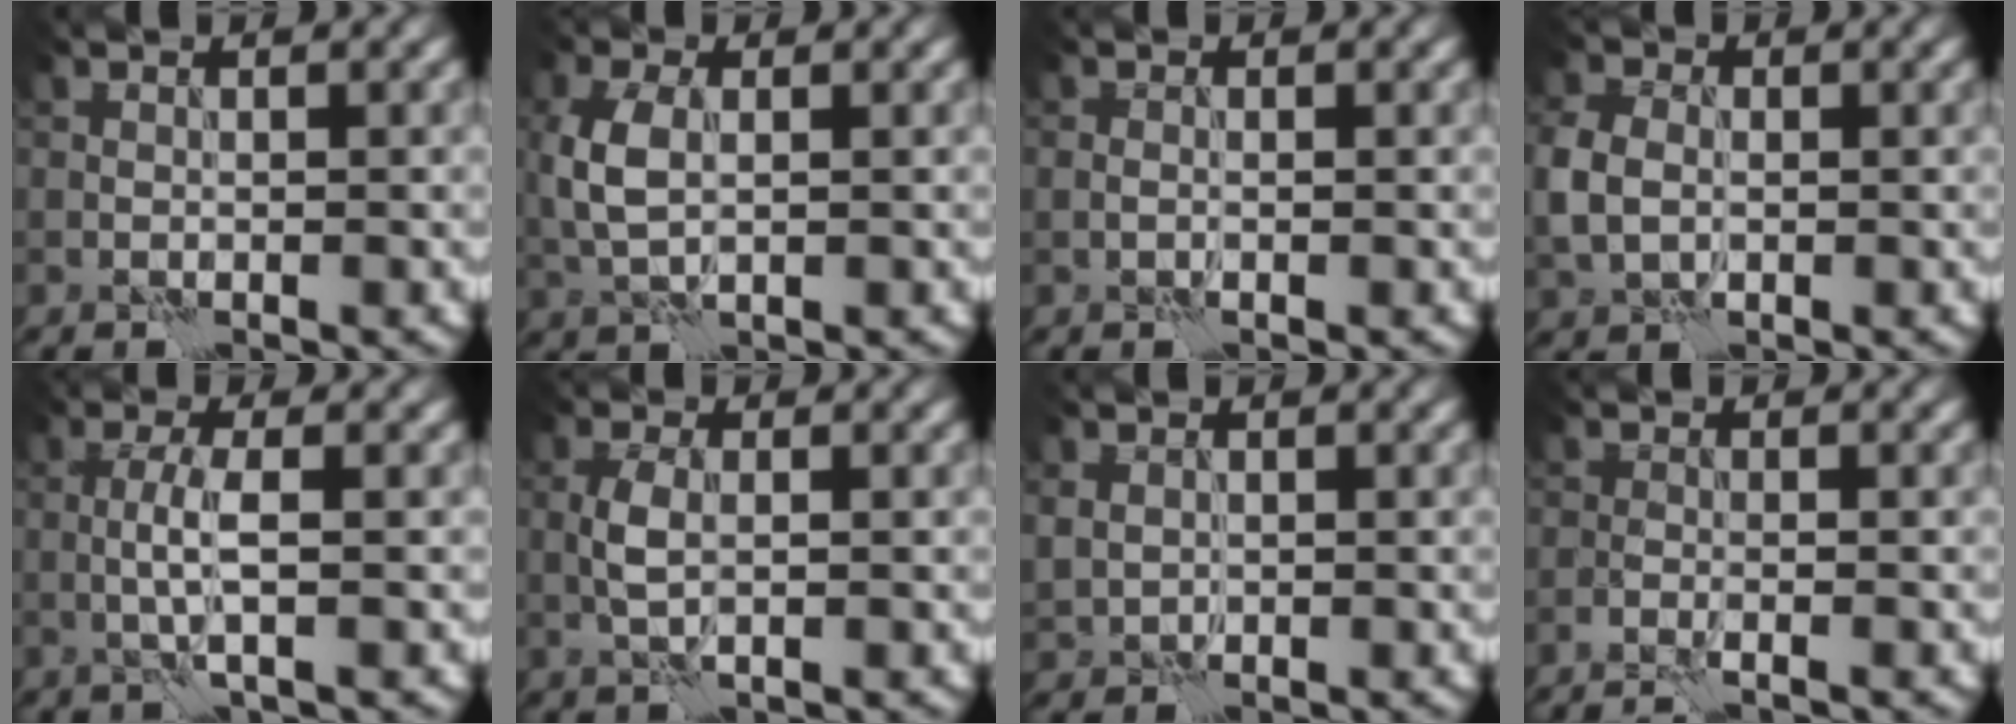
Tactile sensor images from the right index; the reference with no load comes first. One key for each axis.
{"total": 4.0, "fx": 0.3, "fy": 2.3, "fz": 3.2, "tx": -0.086, "ty": 0.004, "tz": 0.007}
{"total": 0.8, "fx": -0.1, "fy": 0.5, "fz": 0.7, "tx": -0.014, "ty": -0.001, "tz": -0.003}
{"total": 4.1, "fx": -0.1, "fy": 3.1, "fz": 2.6, "tx": -0.081, "ty": 0.001, "tz": 0.002}
{"total": 2.8, "fx": -0.3, "fy": 0.4, "fz": 2.8, "tx": -0.057, "ty": 0.005, "tz": -0.008}
{"total": 2.3, "fx": -0.1, "fy": 1.0, "fz": 2.1, "tx": -0.049, "ty": 0.002, "tz": -0.003}
{"total": 1.6, "fx": 0.5, "fy": 1.3, "fz": 0.7, "tx": -0.018, "ty": -0.002, "tz": 0.012}
{"total": 2.0, "fx": -1.4, "fy": 0.4, "fz": 1.4, "tx": -0.018, "ty": 0.004, "tz": -0.028}